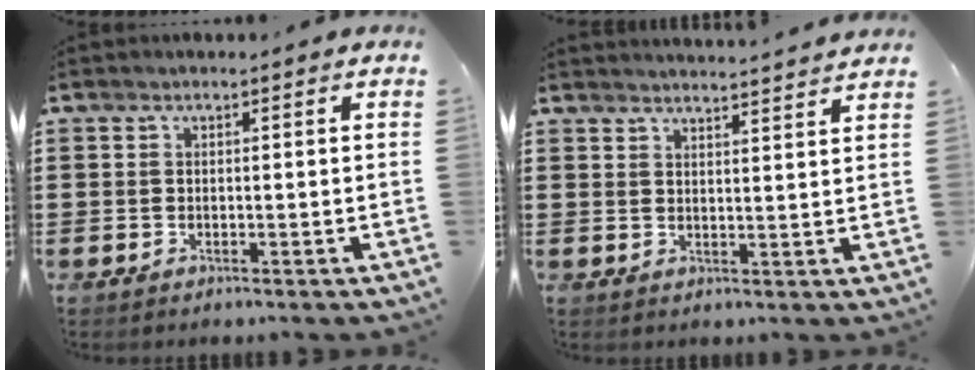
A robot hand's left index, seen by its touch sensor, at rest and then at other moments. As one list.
[{"total": 3.1, "force": [3.0, -0.8, 0.1], "torque": [-0.009, -0.017, 0.055]}]